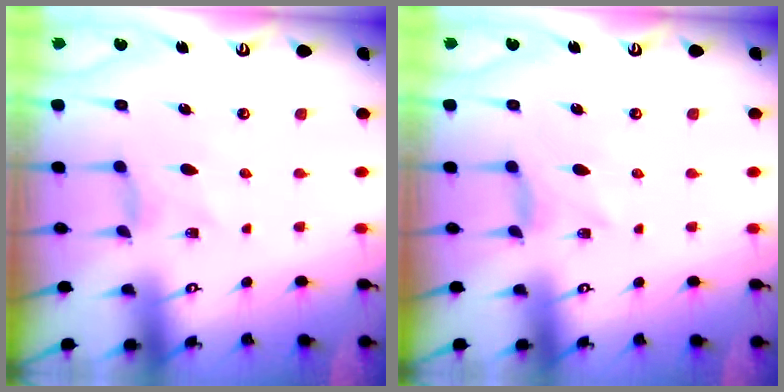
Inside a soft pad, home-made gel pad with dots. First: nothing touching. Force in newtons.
{"total": 1.1, "press": 1.1, "slide": 0.4}